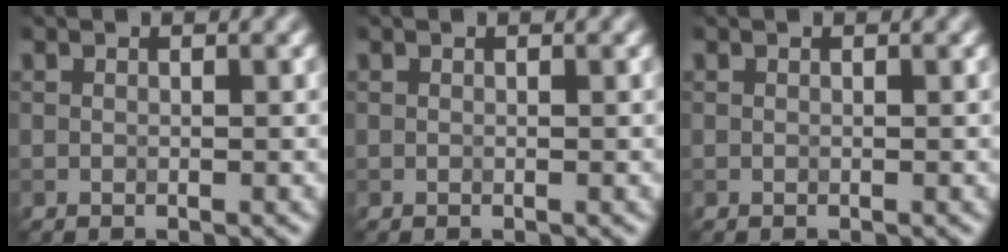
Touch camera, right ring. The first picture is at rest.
{"total": 0.0}
{"total": 0.0}